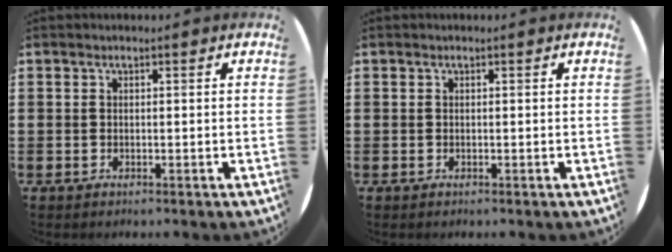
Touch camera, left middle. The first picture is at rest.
{"total": 0.0}